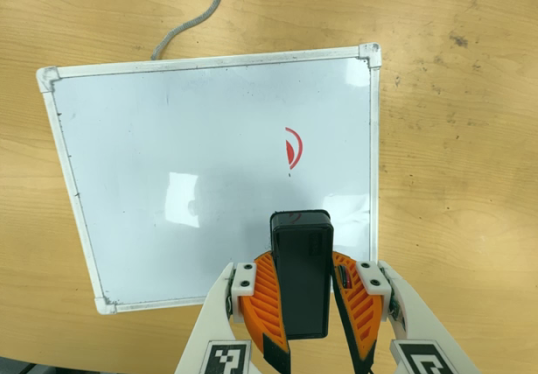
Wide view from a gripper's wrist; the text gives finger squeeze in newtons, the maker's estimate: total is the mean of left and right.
{"total": 10.3, "left": 9.6, "right": 11.0}